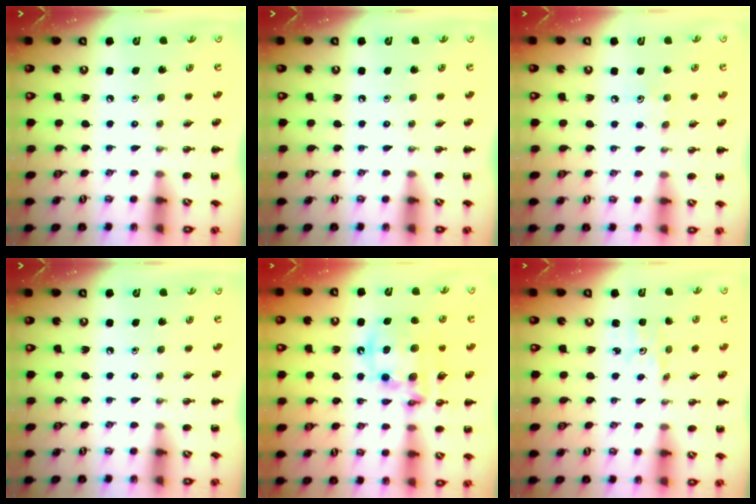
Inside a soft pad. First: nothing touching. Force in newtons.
{"total": 0.0}
{"total": 4.8, "press": 4.7, "slide": 1.3}
{"total": 0.0}
{"total": 14.6, "press": 14.1, "slide": 3.6}
{"total": 2.0, "press": 1.9, "slide": 0.7}